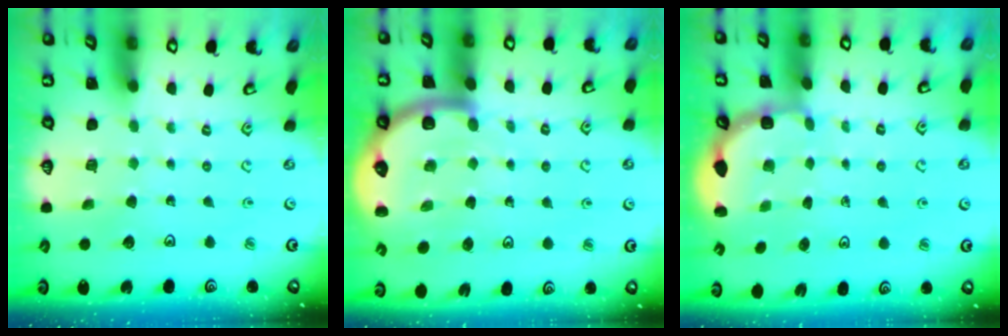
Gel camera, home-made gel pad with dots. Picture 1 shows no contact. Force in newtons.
{"total": 8.2, "press": 7.9, "slide": 2.0}
{"total": 2.9, "press": 2.3, "slide": 1.8}